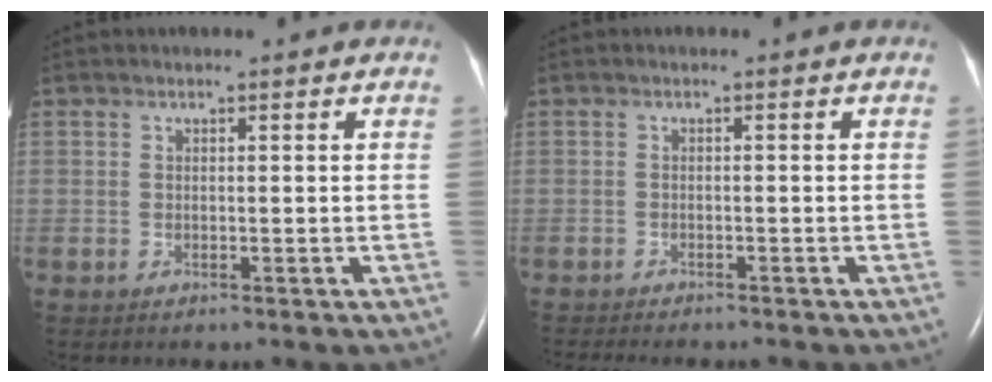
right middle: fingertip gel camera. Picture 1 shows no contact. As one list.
[{"total": 6.8, "force": [-6.1, 1.1, 2.9], "torque": [-0.035, -0.011, -0.087]}]